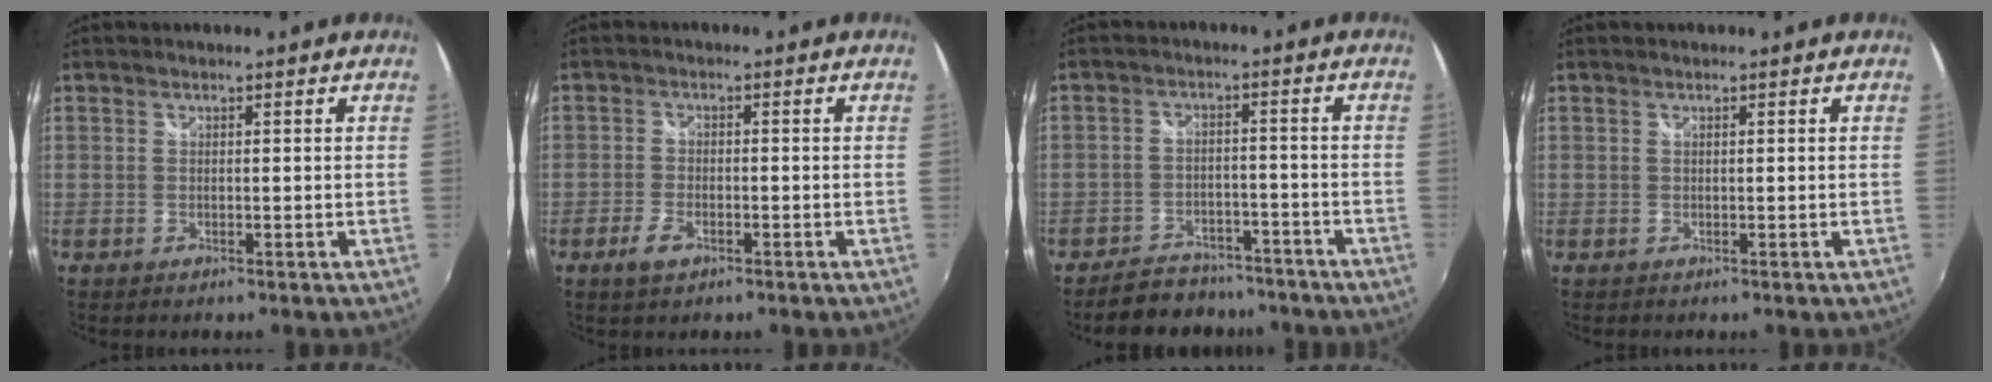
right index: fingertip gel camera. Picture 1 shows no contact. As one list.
[{"total": 3.7, "force": [-2.2, 1.9, 2.3], "torque": [-0.058, -0.003, -0.042]}, {"total": 10.6, "force": [-9.1, 4.7, 2.7], "torque": [-0.073, 0.013, -0.121]}, {"total": 0.0}]